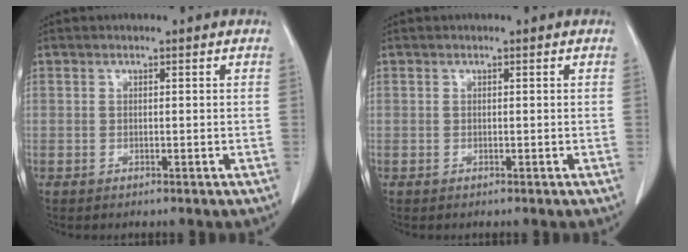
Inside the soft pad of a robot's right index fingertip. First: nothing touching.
{"total": 0.0}